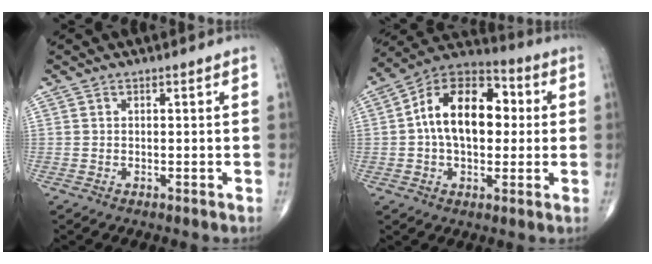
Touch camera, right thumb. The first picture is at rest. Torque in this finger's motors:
{"motor_torque": [0.13, 0.65, 0.96, -0.05, 0.17]}